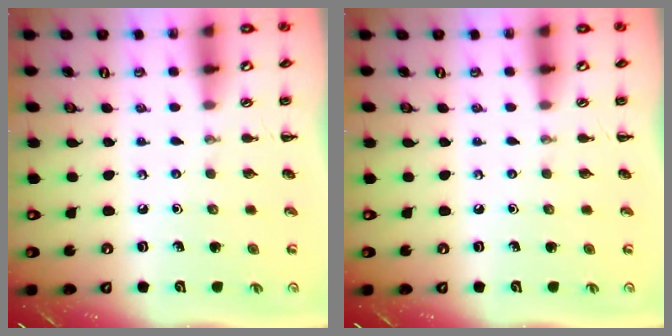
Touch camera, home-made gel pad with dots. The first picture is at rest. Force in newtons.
{"total": 0.0}